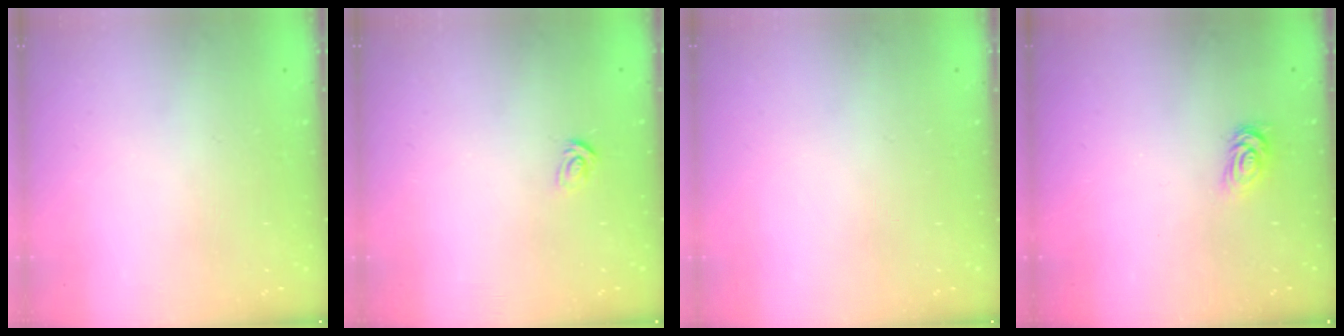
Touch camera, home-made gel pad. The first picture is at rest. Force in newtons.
{"total": 2.6, "press": 2.6, "slide": 0.2}
{"total": 0.0}
{"total": 2.6, "press": 2.6, "slide": 0.4}